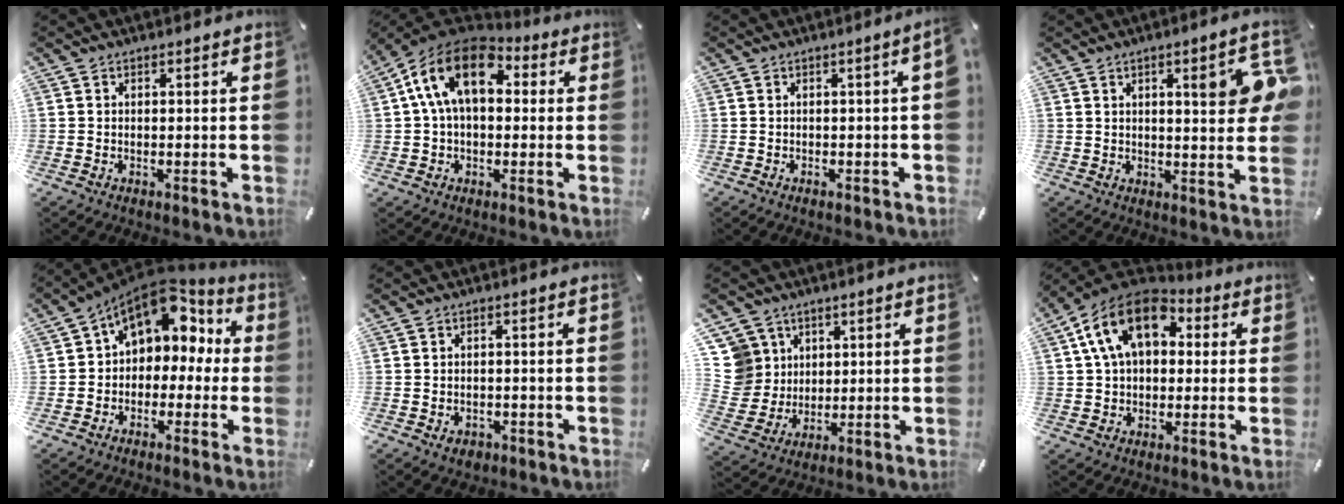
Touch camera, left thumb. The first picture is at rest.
{"total": 15.0, "force": [4.1, 9.4, 11.0], "torque": [-0.208, 0.000, 0.073]}
{"total": 2.2, "force": [-0.4, 0.0, 2.1], "torque": [-0.034, -0.004, -0.008]}
{"total": 9.9, "force": [3.0, 2.2, 9.2], "torque": [-0.132, -0.009, 0.042]}
{"total": 11.6, "force": [5.2, 8.3, 6.2], "torque": [-0.101, -0.027, 0.094]}
{"total": 2.5, "force": [-1.1, 1.9, 1.2], "torque": [-0.020, 0.005, -0.021]}
{"total": 9.7, "force": [3.5, 9.0, 1.0], "torque": [-0.045, -0.016, 0.074]}
{"total": 15.9, "force": [5.5, 10.8, 10.2], "torque": [-0.197, -0.004, 0.098]}